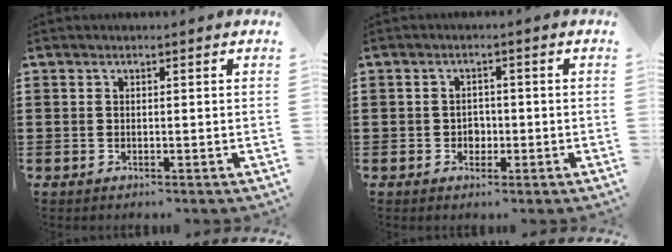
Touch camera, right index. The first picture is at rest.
{"total": 1.8, "force": [-0.5, 1.6, 0.8], "torque": [-0.019, 0.003, -0.013]}